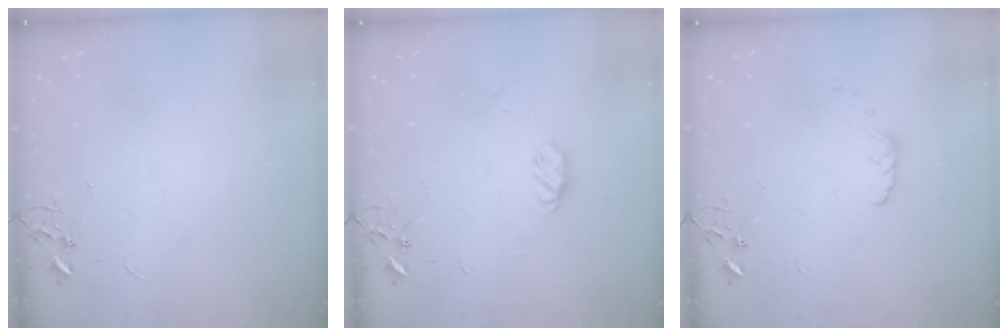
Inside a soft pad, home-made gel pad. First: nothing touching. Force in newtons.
{"total": 6.3, "press": 6.3, "slide": 0.5}
{"total": 5.5, "press": 5.4, "slide": 0.9}